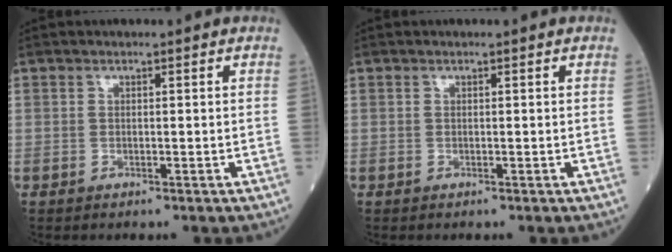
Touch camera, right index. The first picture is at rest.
{"total": 0.0}